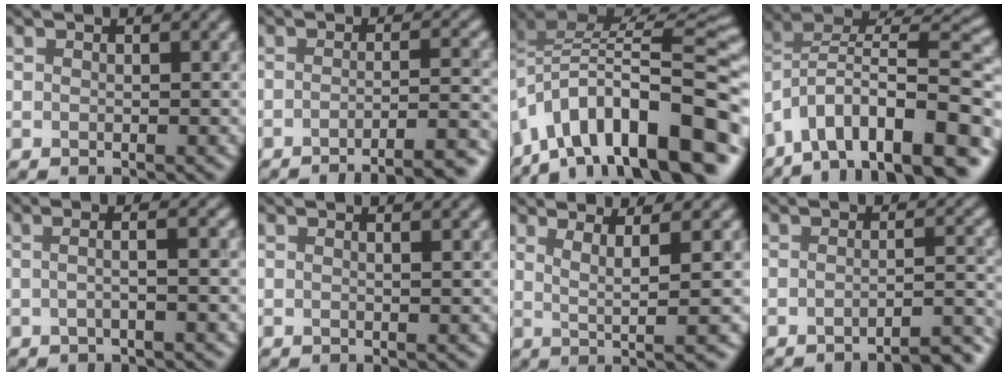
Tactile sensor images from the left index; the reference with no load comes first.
{"total": 7.0, "force": [-5.1, 1.4, 4.6], "torque": [-0.038, 0.015, -0.046]}
{"total": 14.8, "force": [-8.2, 5.6, 11.0], "torque": [-0.175, 0.021, -0.128]}
{"total": 12.7, "force": [-5.9, 6.1, 9.5], "torque": [-0.163, 0.022, -0.077]}
{"total": 2.6, "force": [0.0, 0.9, 2.4], "torque": [-0.023, 0.004, -0.025]}
{"total": 2.4, "force": [1.0, 1.2, 1.9], "torque": [-0.004, 0.021, -0.015]}
{"total": 3.6, "force": [0.9, 0.1, 3.5], "torque": [-0.072, 0.005, 0.033]}
{"total": 4.4, "force": [-4.0, 0.5, 1.8], "torque": [-0.012, 0.015, -0.044]}